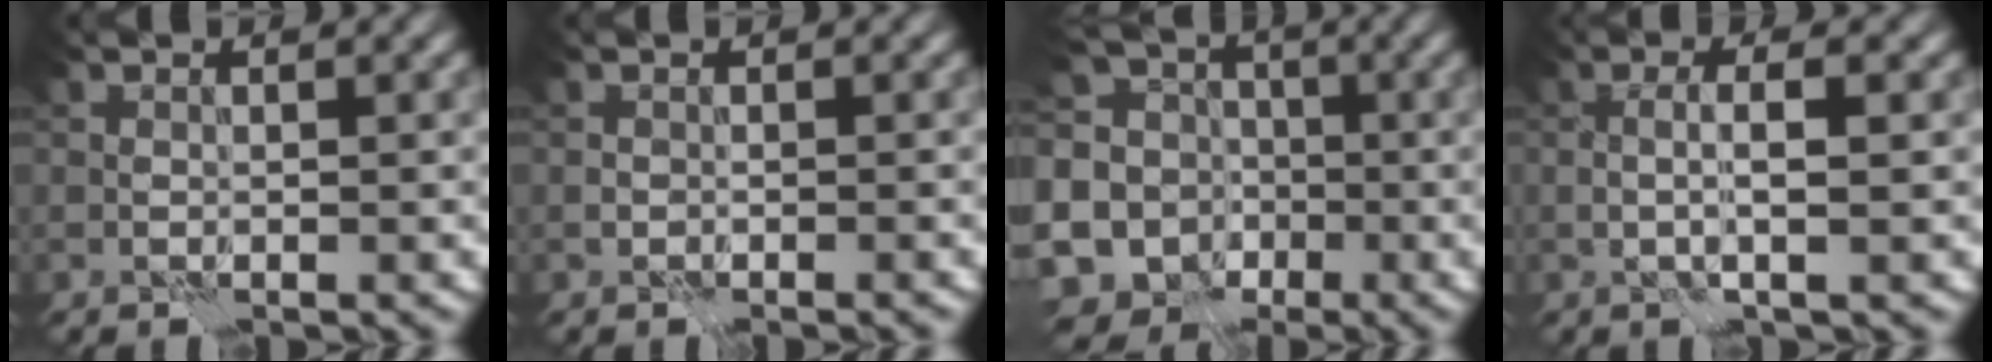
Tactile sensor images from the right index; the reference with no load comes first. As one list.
[{"total": 0.8, "force": [-0.8, 0.2, 0.1], "torque": [-0.001, 0.001, -0.015]}, {"total": 13.2, "force": [-4.5, 11.4, 5.0], "torque": [-0.125, 0.004, -0.091]}, {"total": 2.2, "force": [0.0, 0.1, 2.2], "torque": [-0.038, 0.004, -0.002]}]